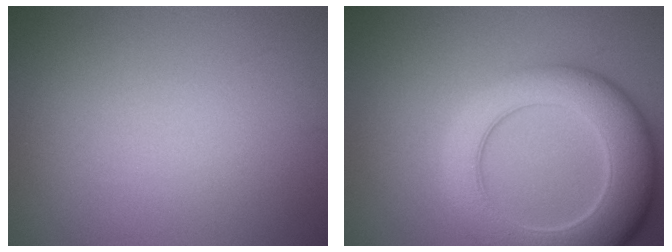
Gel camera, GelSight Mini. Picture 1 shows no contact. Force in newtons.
{"total": 9.1, "press": 9.1, "slide": 0.8}